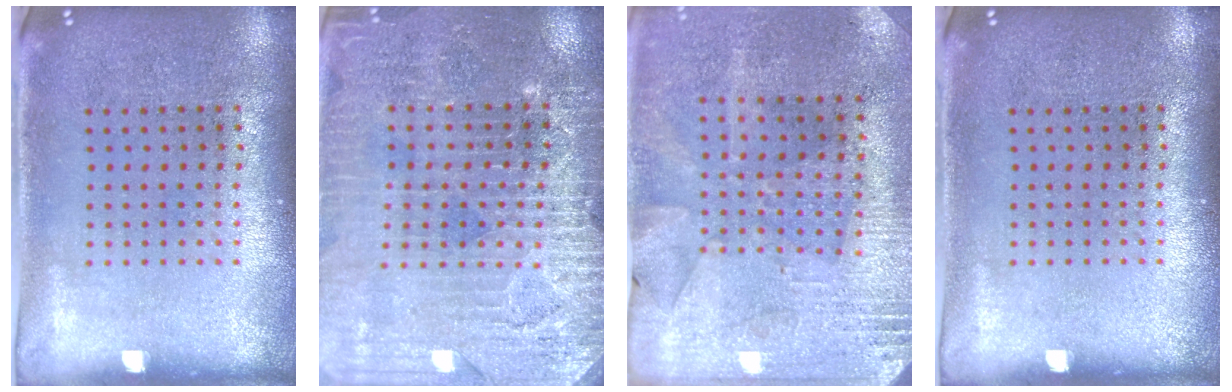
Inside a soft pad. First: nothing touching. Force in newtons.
{"total": 3.3, "press": 3.2, "slide": 0.5}
{"total": 2.8, "press": 2.5, "slide": 1.1}
{"total": 0.0}